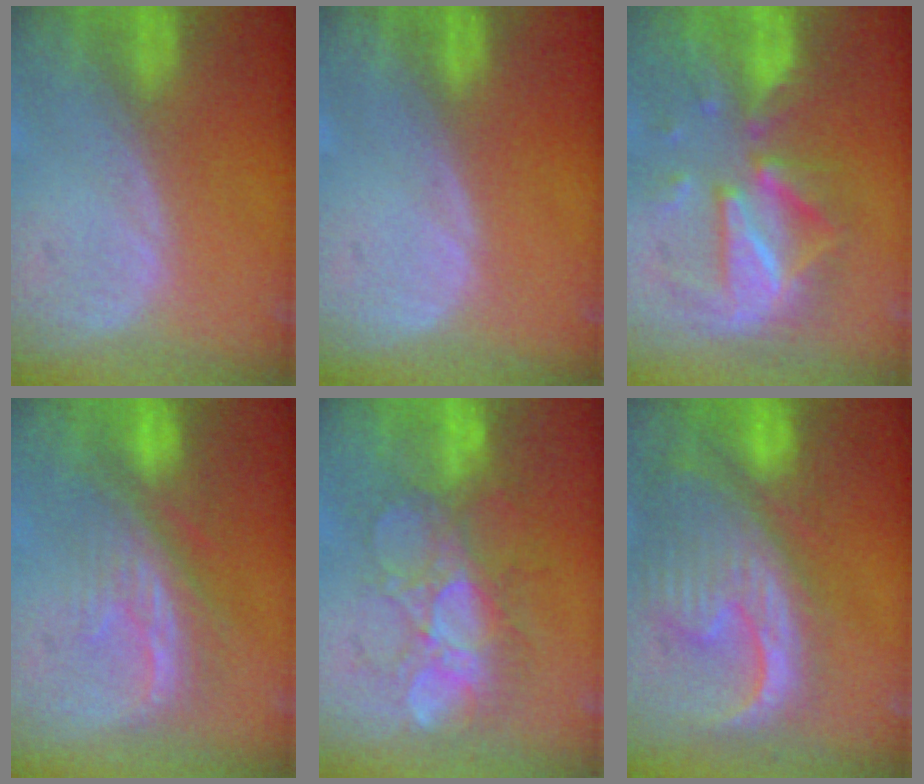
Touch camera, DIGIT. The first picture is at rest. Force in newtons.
{"total": 0.0}
{"total": 9.6, "press": 9.6, "slide": 0.6}
{"total": 8.1, "press": 7.4, "slide": 3.3}
{"total": 8.8, "press": 8.5, "slide": 2.3}
{"total": 13.0, "press": 11.2, "slide": 6.6}